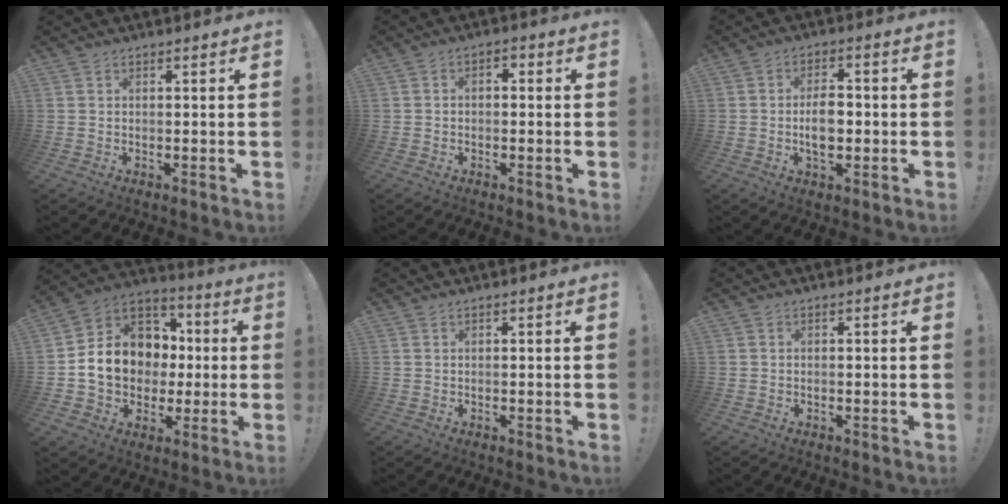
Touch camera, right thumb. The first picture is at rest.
{"total": 2.3, "force": [-1.4, 1.4, 1.2], "torque": [-0.012, 0.006, -0.028]}
{"total": 7.4, "force": [-1.2, 4.5, 5.7], "torque": [-0.093, 0.003, -0.025]}
{"total": 14.9, "force": [-0.1, 12.7, 7.8], "torque": [-0.116, 0.008, 0.014]}
{"total": 0.0}
{"total": 0.0}